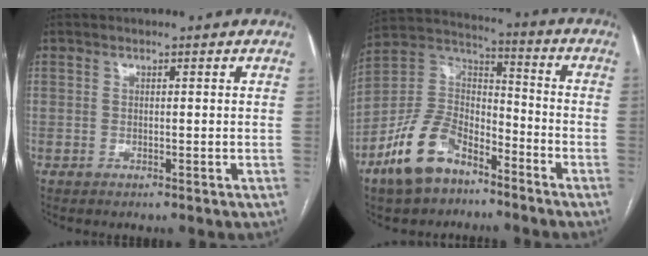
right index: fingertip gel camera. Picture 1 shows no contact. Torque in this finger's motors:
{"motor_torque": [0.62, -0.55, 0.24, -0.05]}